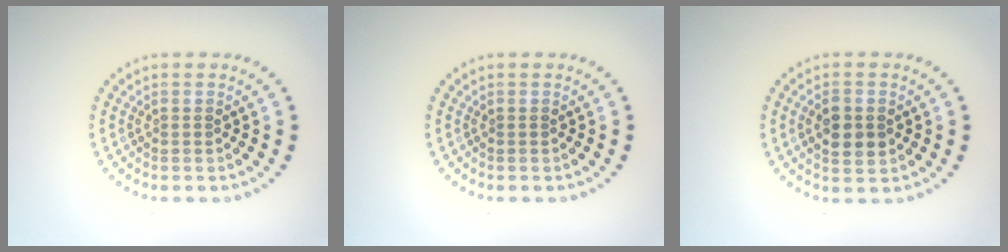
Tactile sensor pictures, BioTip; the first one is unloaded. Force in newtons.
{"total": 0.0}
{"total": 3.1, "press": 3.1, "slide": 0.3}